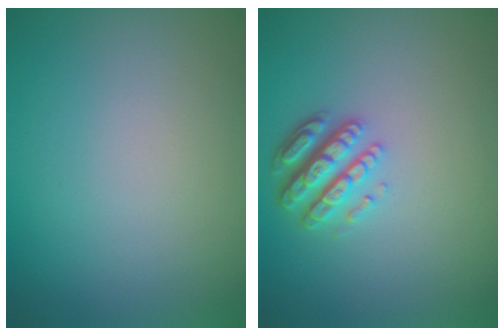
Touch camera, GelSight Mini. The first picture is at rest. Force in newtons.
{"total": 3.8, "press": 3.0, "slide": 2.2}